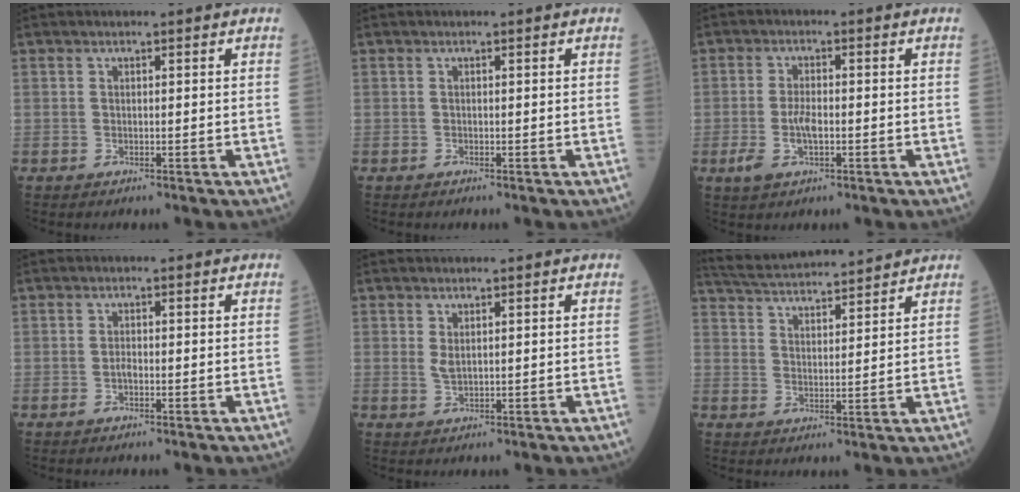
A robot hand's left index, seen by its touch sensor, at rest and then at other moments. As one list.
[{"total": 0.0}, {"total": 4.4, "force": [-1.2, 1.8, 3.8], "torque": [-0.087, 0.000, -0.019]}, {"total": 1.0, "force": [-0.4, 0.5, 0.8], "torque": [-0.016, 0.001, -0.004]}, {"total": 1.4, "force": [0.5, 0.5, 1.2], "torque": [-0.028, -0.003, 0.015]}, {"total": 13.8, "force": [13.1, 0.7, 4.3], "torque": [-0.092, 0.030, 0.207]}]